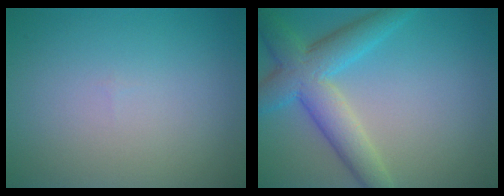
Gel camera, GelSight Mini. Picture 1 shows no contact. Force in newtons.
{"total": 6.2, "press": 6.2, "slide": 0.2}